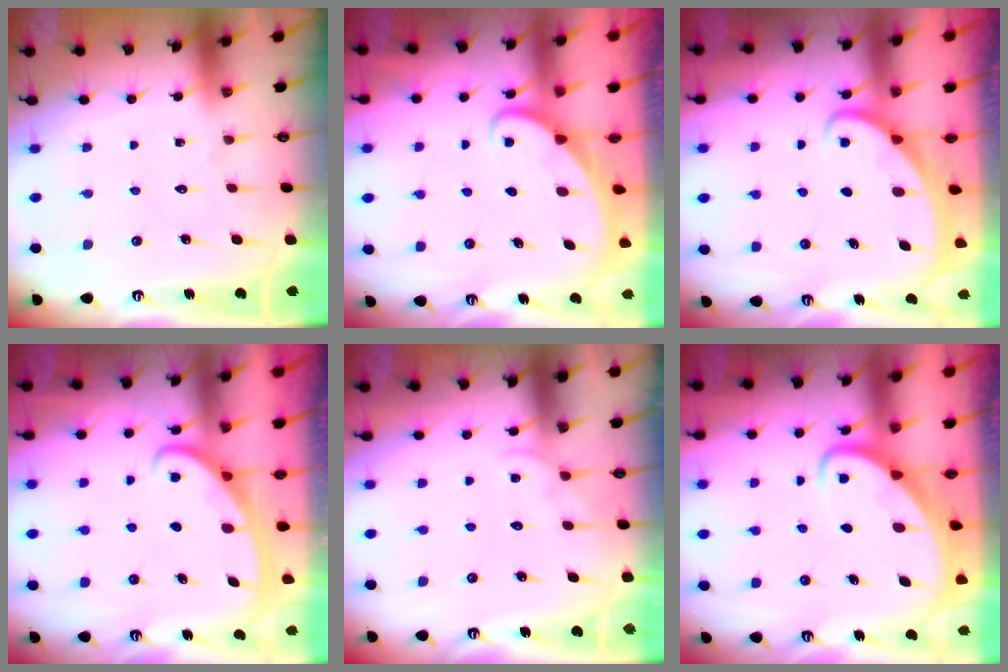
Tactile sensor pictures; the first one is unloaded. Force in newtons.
{"total": 2.5, "press": 2.5, "slide": 0.3}
{"total": 1.8, "press": 1.7, "slide": 0.2}
{"total": 2.9, "press": 2.9, "slide": 0.3}
{"total": 3.1, "press": 3.1, "slide": 0.3}
{"total": 2.8, "press": 2.8, "slide": 0.4}